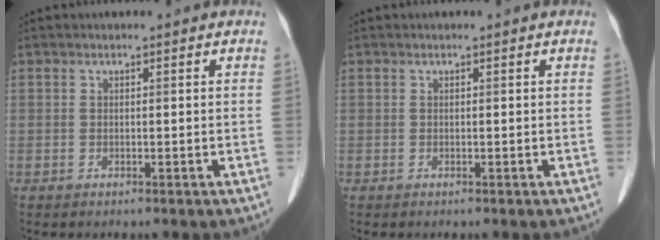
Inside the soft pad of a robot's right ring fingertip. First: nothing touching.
{"total": 0.0}